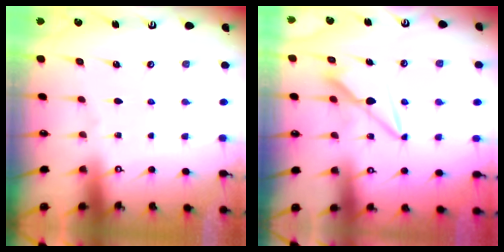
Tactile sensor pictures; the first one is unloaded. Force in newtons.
{"total": 8.2, "press": 8.2, "slide": 0.0}